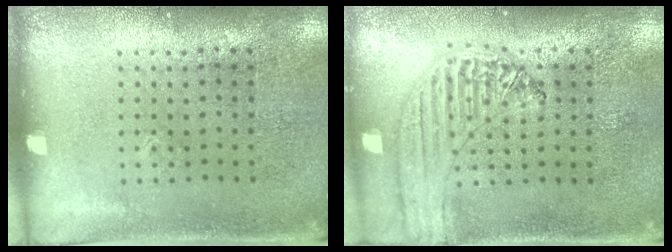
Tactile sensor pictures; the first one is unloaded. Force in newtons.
{"total": 1.2, "press": 1.2, "slide": 0.1}